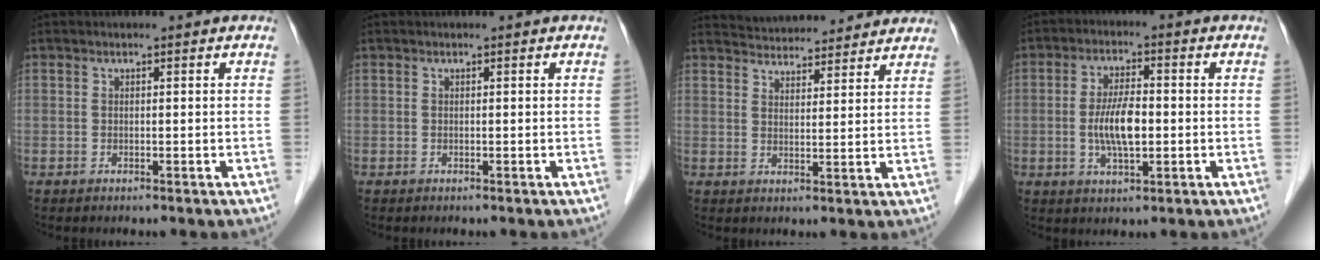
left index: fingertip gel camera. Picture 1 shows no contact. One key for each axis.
{"total": 0.0}
{"total": 12.0, "fx": 11.4, "fy": 2.4, "fz": 2.8, "tx": -0.035, "ty": 0.020, "tz": 0.151}
{"total": 6.8, "fx": -1.3, "fy": 2.1, "fz": 6.3, "tx": -0.129, "ty": -0.004, "tz": -0.023}